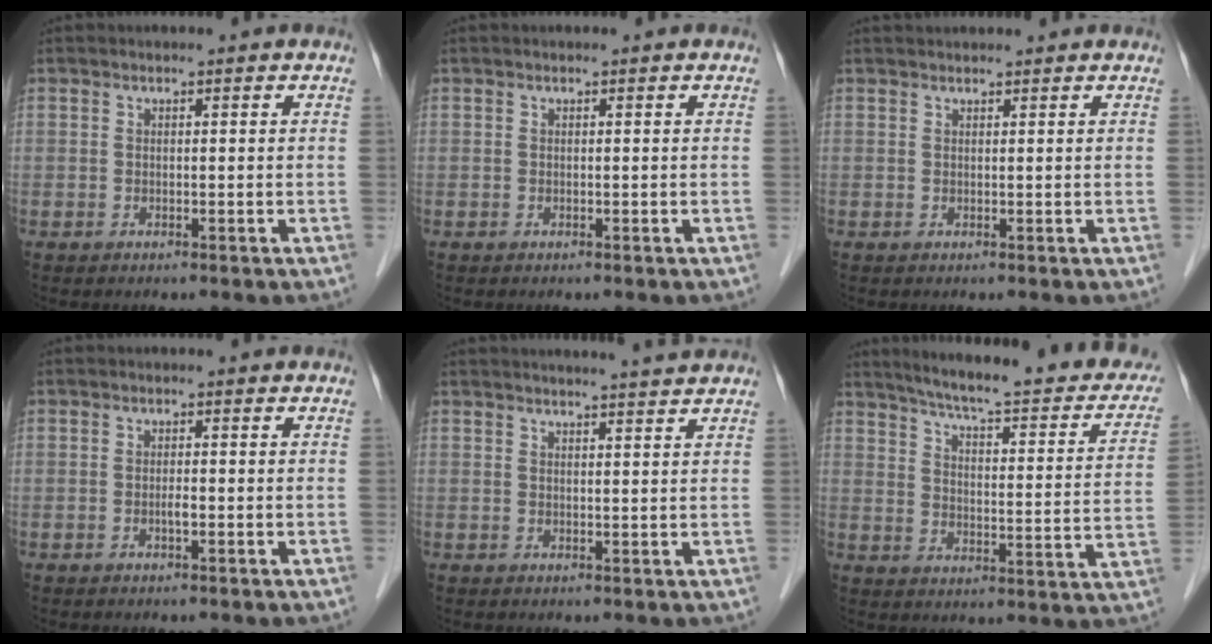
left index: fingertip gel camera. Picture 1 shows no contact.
{"total": 0.0}
{"total": 3.5, "force": [3.3, 0.3, 1.0], "torque": [-0.010, 0.029, 0.043]}
{"total": 1.3, "force": [-1.1, 0.1, 0.7], "torque": [-0.016, -0.006, -0.018]}
{"total": 5.3, "force": [4.9, -0.9, 2.0], "torque": [-0.030, 0.001, 0.052]}
{"total": 23.3, "force": [19.4, 3.7, 12.4], "torque": [-0.167, -0.029, 0.235]}